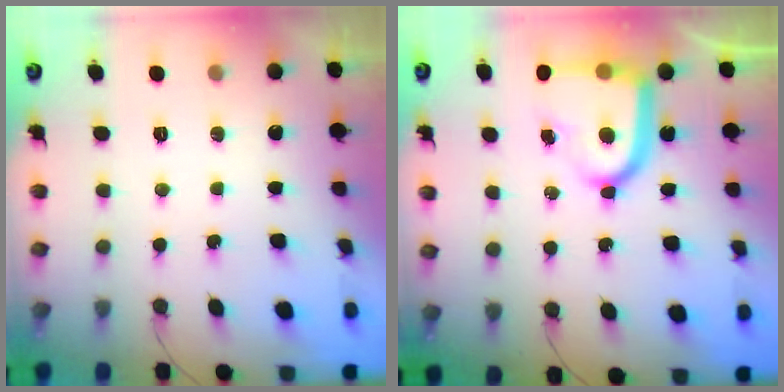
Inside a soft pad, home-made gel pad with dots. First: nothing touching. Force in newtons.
{"total": 14.9, "press": 14.8, "slide": 1.6}